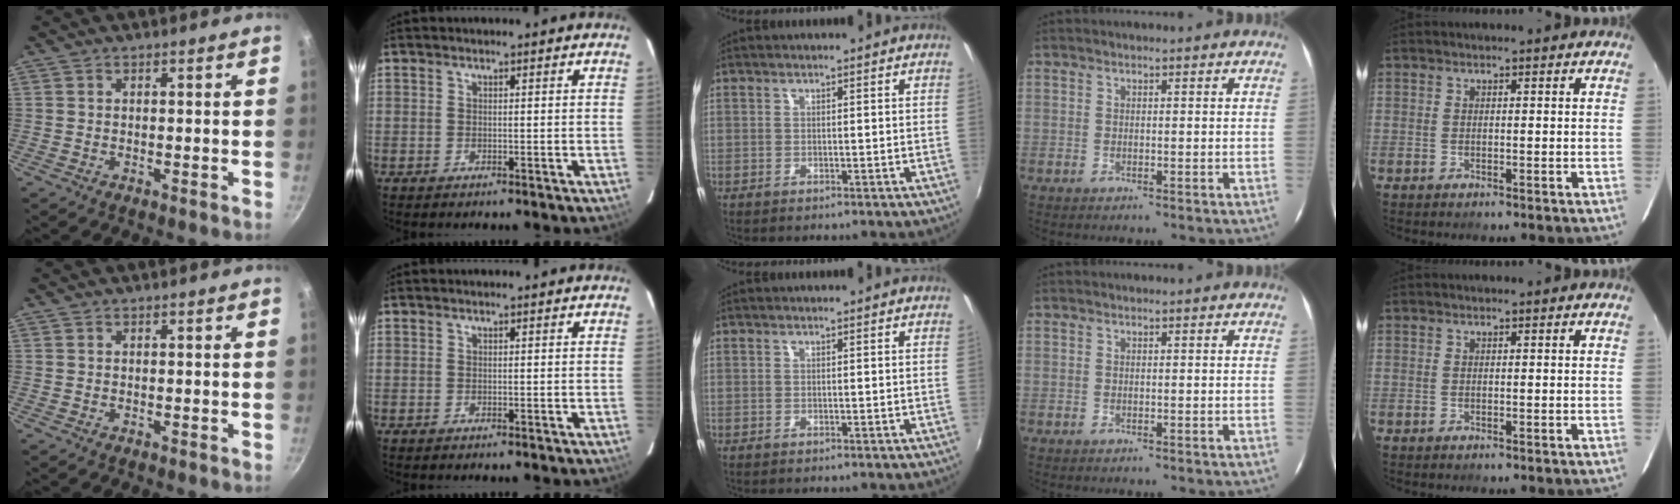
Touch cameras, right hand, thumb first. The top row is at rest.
{}